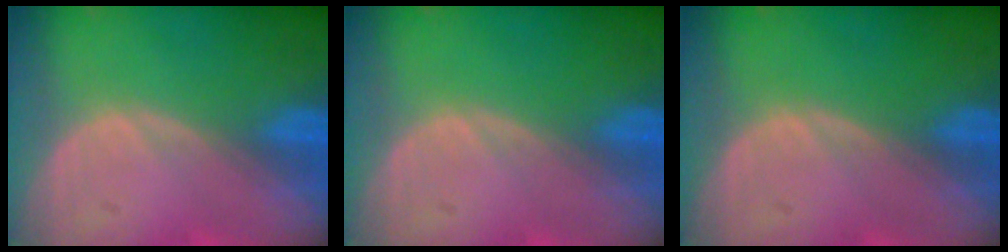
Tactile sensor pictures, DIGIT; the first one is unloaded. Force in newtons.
{"total": 0.0}
{"total": 0.0}